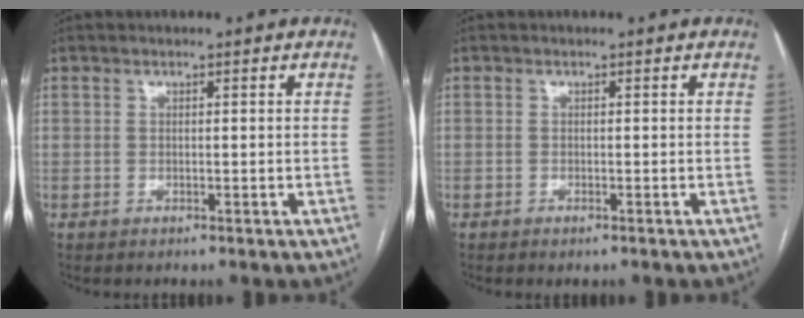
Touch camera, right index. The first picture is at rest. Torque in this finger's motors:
{"motor_torque": [0.45, -0.39, 0.03, 0.00]}